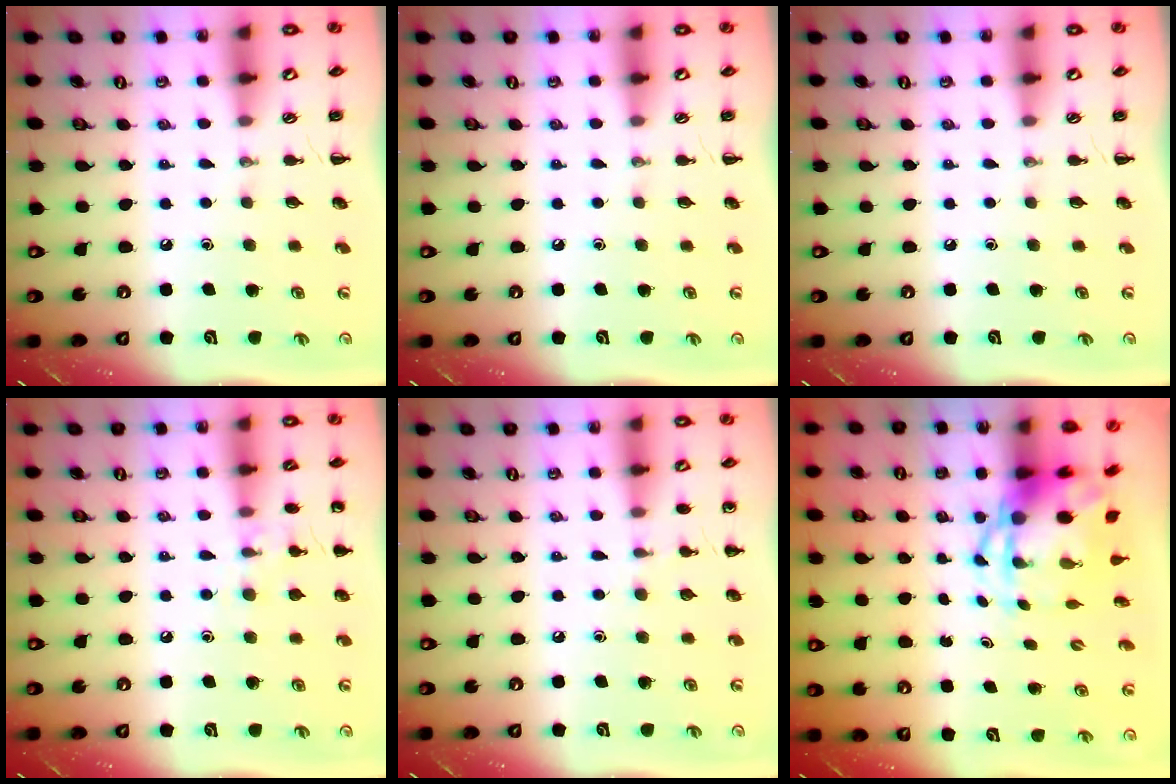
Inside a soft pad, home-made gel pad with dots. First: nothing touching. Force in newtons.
{"total": 0.0}
{"total": 0.0}
{"total": 8.9, "press": 8.6, "slide": 2.3}
{"total": 5.2, "press": 4.9, "slide": 1.6}
{"total": 4.8, "press": 4.6, "slide": 1.4}